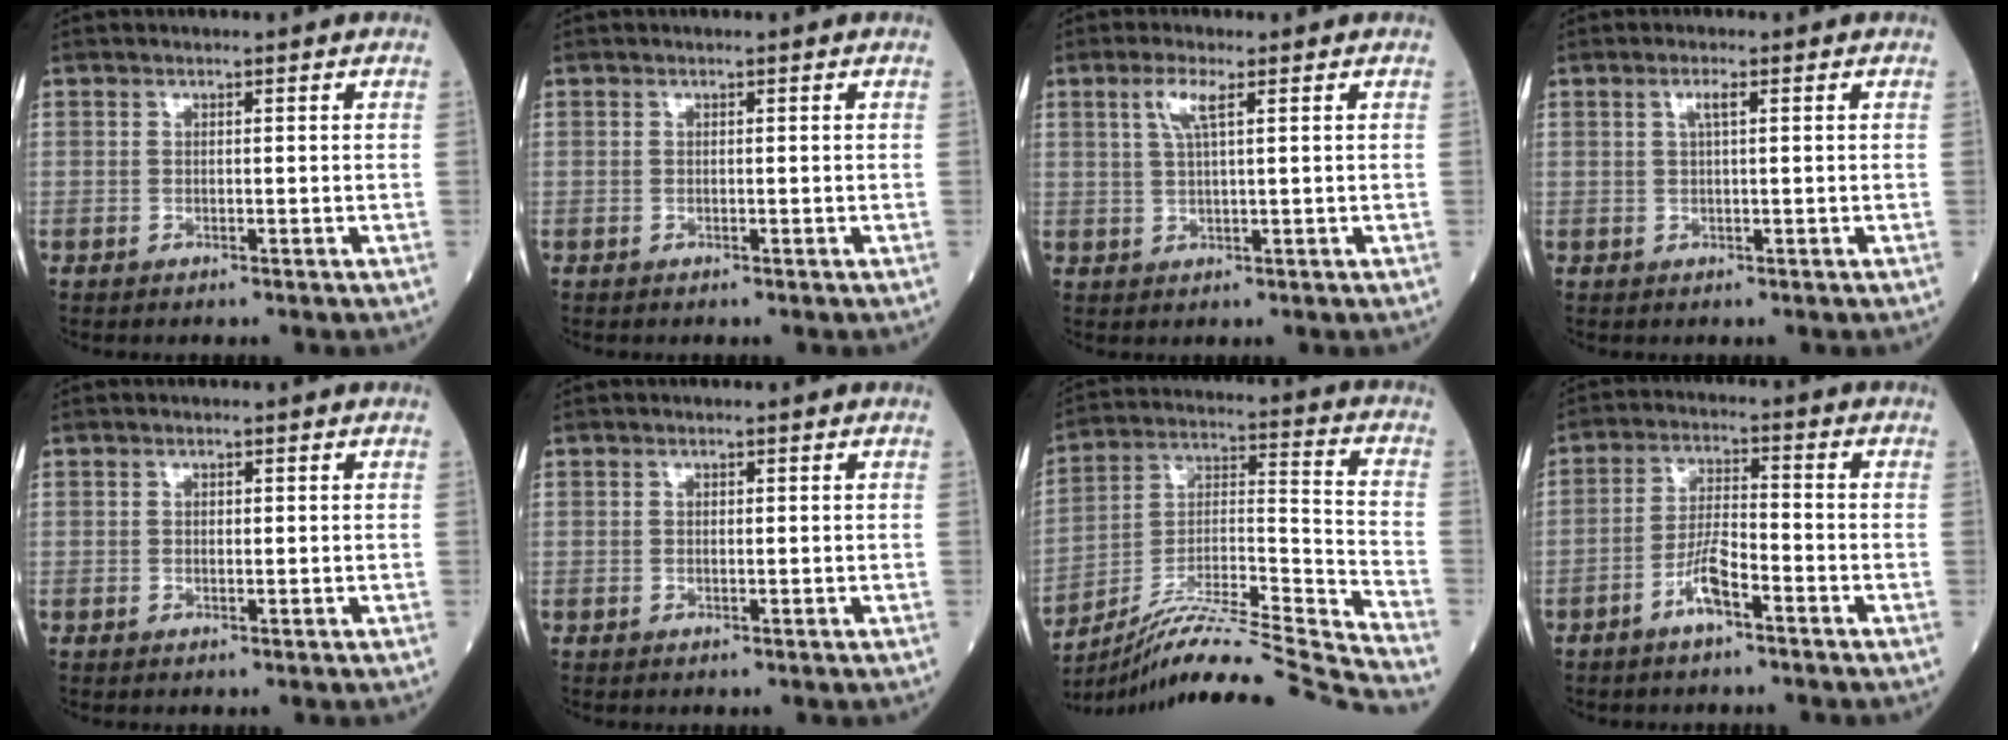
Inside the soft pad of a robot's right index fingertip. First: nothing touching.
{"total": 0.0}
{"total": 3.6, "force": [1.6, 0.3, 3.2], "torque": [-0.074, 0.005, 0.032]}
{"total": 1.7, "force": [0.6, 0.1, 1.6], "torque": [-0.034, 0.003, 0.010]}
{"total": 0.8, "force": [0.1, 0.5, 0.7], "torque": [-0.012, 0.001, 0.002]}
{"total": 0.6, "force": [0.1, 0.3, 0.5], "torque": [-0.012, 0.000, 0.001]}
{"total": 23.7, "force": [-21.5, -2.3, 9.9], "torque": [-0.159, -0.007, -0.350]}
{"total": 5.6, "force": [-3.3, 1.0, 4.5], "torque": [-0.091, 0.007, -0.063]}